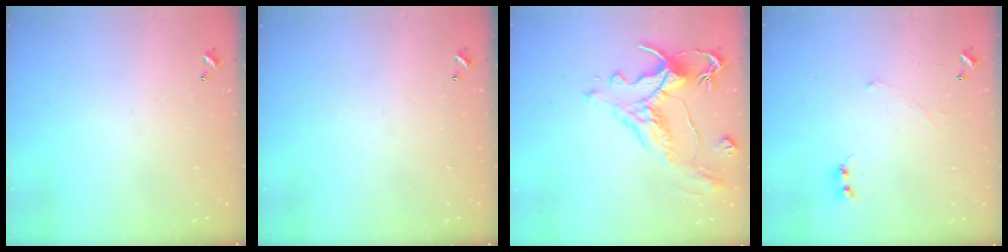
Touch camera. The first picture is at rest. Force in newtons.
{"total": 0.0}
{"total": 1.6, "press": 0.8, "slide": 1.4}
{"total": 0.7, "press": 0.4, "slide": 0.5}